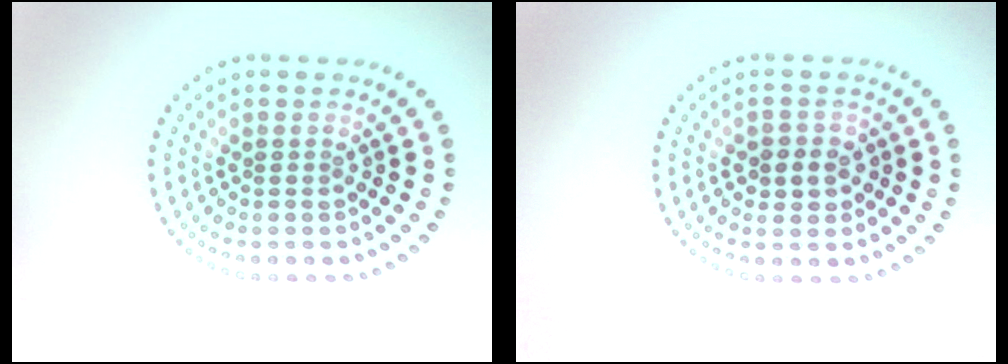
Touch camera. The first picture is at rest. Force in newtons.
{"total": 2.2, "press": 2.1, "slide": 0.5}